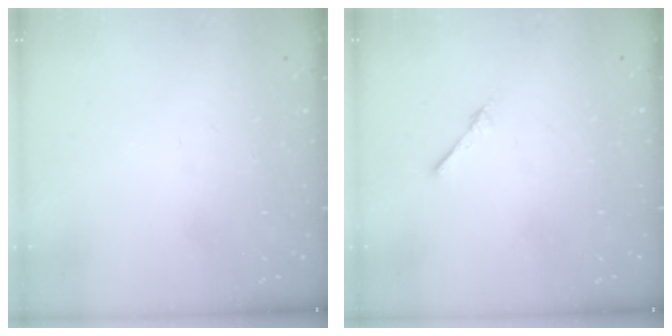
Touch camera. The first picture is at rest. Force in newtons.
{"total": 2.4, "press": 2.4, "slide": 0.3}